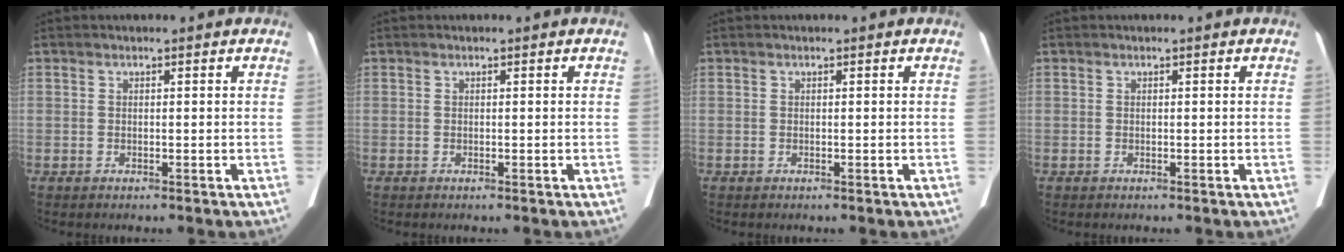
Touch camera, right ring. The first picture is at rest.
{"total": 0.0}
{"total": 0.0}
{"total": 0.0}